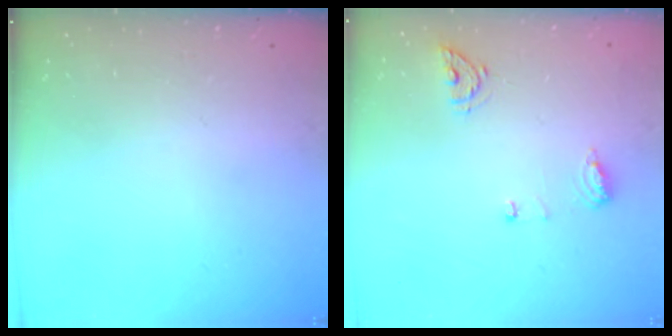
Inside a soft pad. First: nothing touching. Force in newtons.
{"total": 6.9, "press": 6.7, "slide": 1.7}